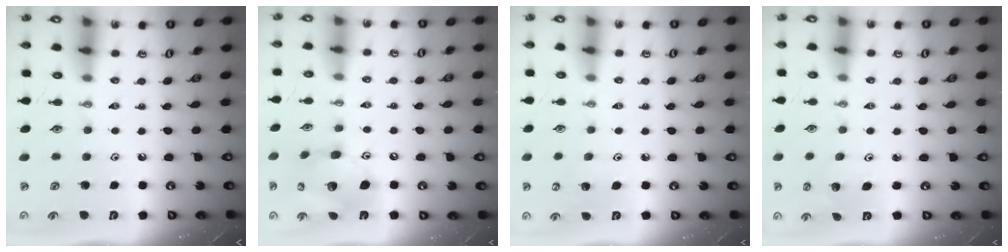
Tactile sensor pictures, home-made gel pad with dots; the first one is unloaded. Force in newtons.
{"total": 16.0, "press": 15.7, "slide": 3.1}
{"total": 4.6, "press": 4.5, "slide": 1.0}
{"total": 2.3, "press": 2.3, "slide": 0.2}